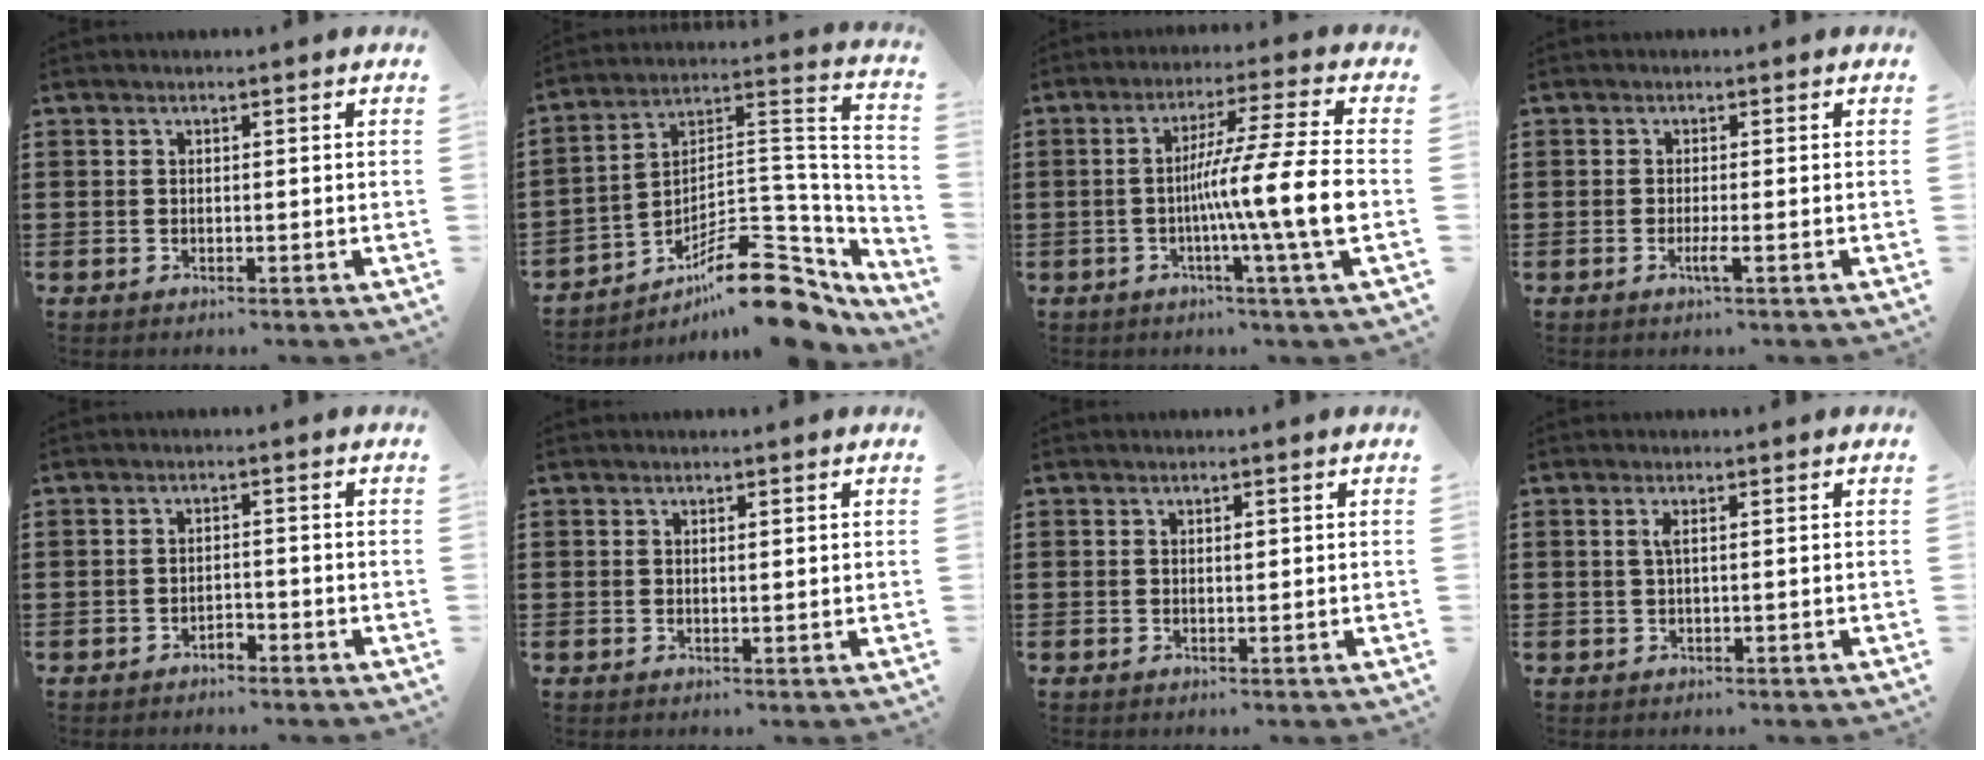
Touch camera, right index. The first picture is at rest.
{"total": 14.4, "force": [-9.6, 5.0, 9.5], "torque": [-0.113, 0.032, -0.169]}
{"total": 12.9, "force": [-2.2, -0.9, 12.6], "torque": [-0.216, -0.014, -0.047]}
{"total": 2.1, "force": [-0.9, -0.1, 1.9], "torque": [-0.038, -0.008, -0.019]}
{"total": 1.7, "force": [-1.5, 0.4, 0.5], "torque": [-0.016, -0.001, -0.031]}
{"total": 0.6, "force": [0.3, 0.1, 0.5], "torque": [-0.011, 0.001, 0.006]}
{"total": 0.7, "force": [0.2, 0.3, 0.6], "torque": [-0.004, -0.004, 0.001]}
{"total": 1.3, "force": [0.1, 0.1, 1.3], "torque": [-0.026, 0.000, 0.001]}